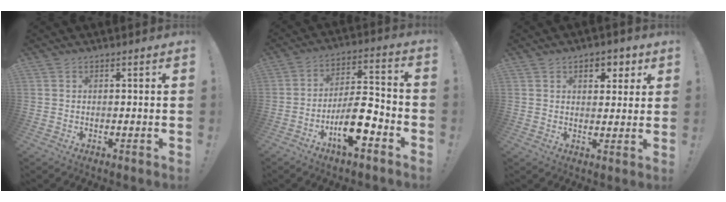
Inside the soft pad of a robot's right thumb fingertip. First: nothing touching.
{"total": 13.1, "force": [-6.5, 4.6, 10.5], "torque": [-0.178, 0.033, -0.108]}
{"total": 5.8, "force": [2.7, 4.1, 3.1], "torque": [-0.025, -0.010, 0.042]}